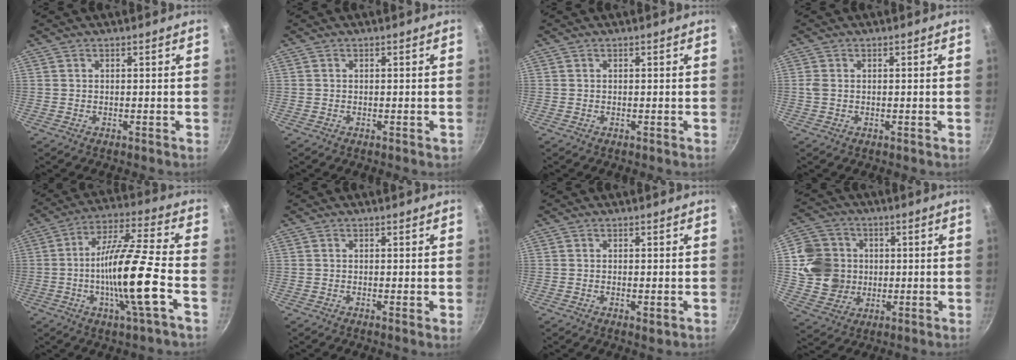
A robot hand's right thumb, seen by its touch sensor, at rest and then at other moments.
{"total": 0.5, "force": [-0.2, 0.4, 0.3], "torque": [-0.001, 0.002, -0.005]}
{"total": 0.0}
{"total": 1.4, "force": [0.0, 1.0, 1.0], "torque": [-0.022, 0.001, 0.000]}
{"total": 16.7, "force": [-4.3, 1.8, 16.0], "torque": [-0.274, 0.026, -0.088]}
{"total": 1.0, "force": [0.0, 0.1, 1.0], "torque": [-0.015, -0.004, -0.004]}
{"total": 2.0, "force": [-0.5, 0.8, 1.7], "torque": [-0.029, -0.006, -0.007]}
{"total": 12.1, "force": [1.0, 11.2, 4.4], "torque": [-0.052, 0.007, 0.022]}